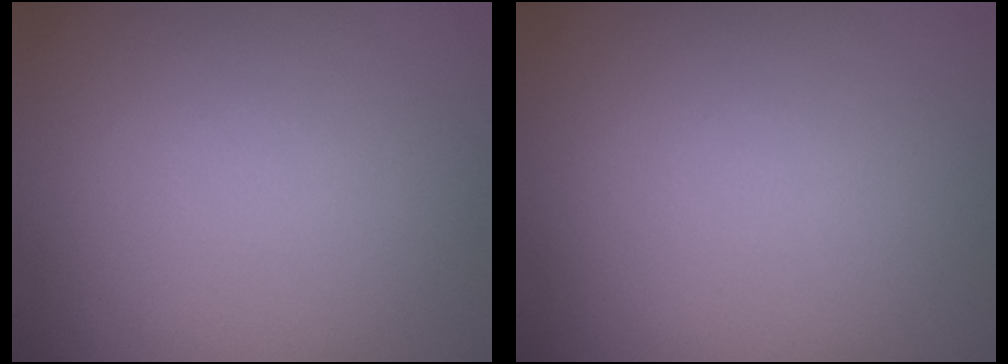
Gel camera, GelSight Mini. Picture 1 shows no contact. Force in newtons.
{"total": 0.0}